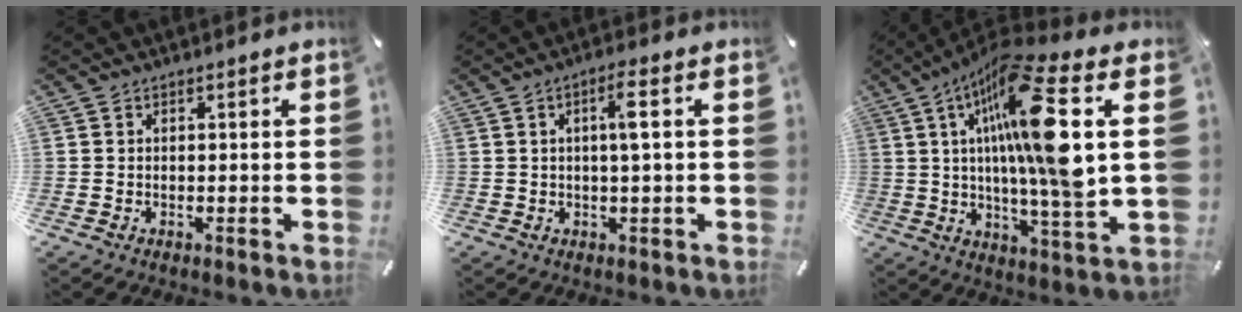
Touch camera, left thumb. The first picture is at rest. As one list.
[{"total": 4.9, "force": [0.8, 0.5, 4.8], "torque": [-0.094, 0.003, 0.009]}, {"total": 21.1, "force": [5.7, 3.5, 20.0], "torque": [-0.358, -0.033, 0.068]}]